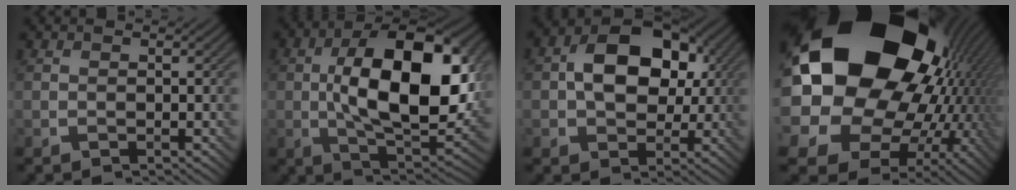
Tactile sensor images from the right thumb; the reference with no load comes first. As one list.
[{"total": 17.6, "force": [1.4, 8.8, 15.2], "torque": [-0.251, 0.003, 0.018]}, {"total": 11.4, "force": [1.5, 7.9, 8.1], "torque": [-0.139, 0.015, 0.019]}, {"total": 24.5, "force": [5.2, 19.1, 14.4], "torque": [-0.302, -0.047, 0.082]}]